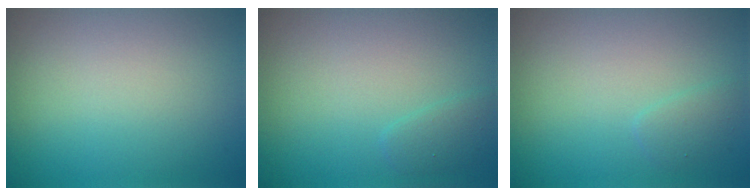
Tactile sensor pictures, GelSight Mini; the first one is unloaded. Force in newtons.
{"total": 1.3, "press": 1.3, "slide": 0.2}
{"total": 1.1, "press": 1.1, "slide": 0.1}